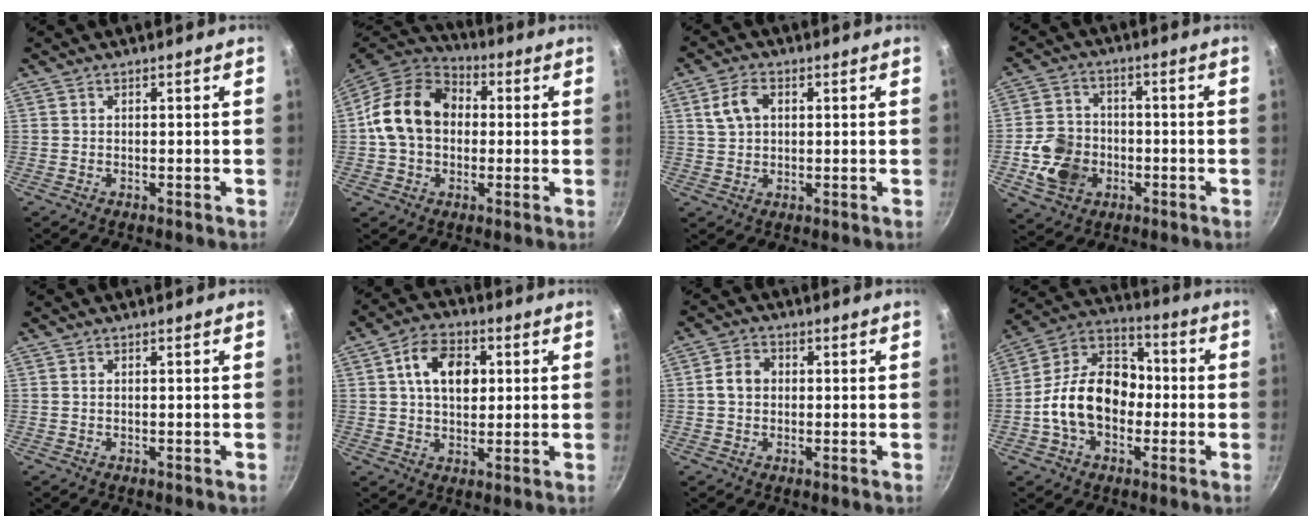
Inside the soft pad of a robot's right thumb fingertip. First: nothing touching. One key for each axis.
{"total": 16.0, "fx": 1.1, "fy": 12.2, "fz": 10.2, "tx": -0.151, "ty": 0.034, "tz": 0.005}
{"total": 5.8, "fx": 1.6, "fy": 4.0, "fz": 3.8, "tx": -0.062, "ty": 0.006, "tz": 0.028}
{"total": 11.1, "fx": -2.8, "fy": 9.1, "fz": 5.8, "tx": -0.088, "ty": 0.020, "tz": -0.050}
{"total": 0.0}
{"total": 10.7, "fx": 2.4, "fy": 7.3, "fz": 7.5, "tx": -0.103, "ty": 0.007, "tz": 0.030}
{"total": 4.4, "fx": 0.2, "fy": 3.7, "fz": 2.5, "tx": -0.031, "ty": 0.013, "tz": -0.005}
{"total": 17.1, "fx": -2.4, "fy": 12.3, "fz": 11.6, "tx": -0.161, "ty": 0.047, "tz": -0.061}